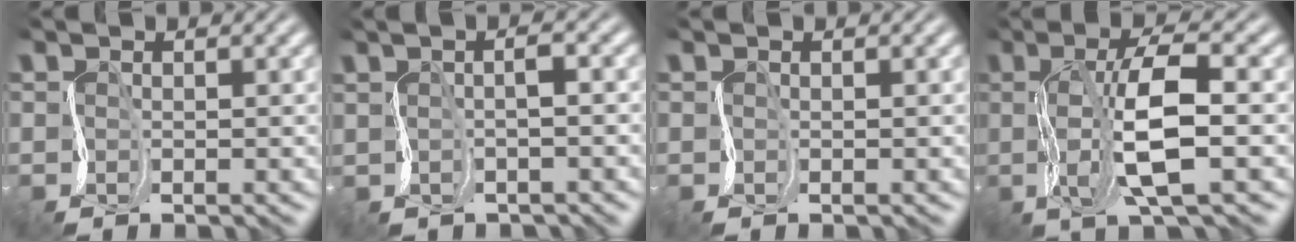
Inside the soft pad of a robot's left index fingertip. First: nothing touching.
{"total": 1.5, "force": [1.4, -0.2, 0.3], "torque": [-0.005, 0.010, 0.018]}
{"total": 0.0}
{"total": 6.3, "force": [0.7, 1.4, 6.1], "torque": [-0.125, 0.019, 0.004]}